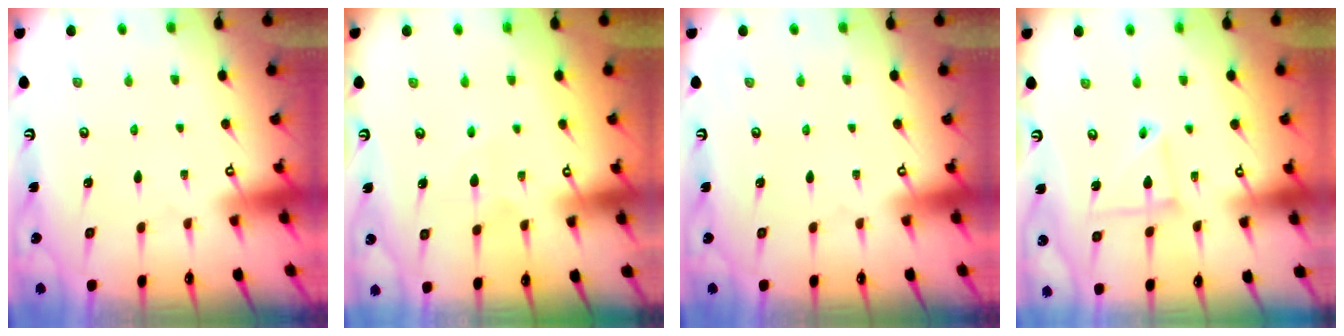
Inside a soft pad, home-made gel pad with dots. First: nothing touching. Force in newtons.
{"total": 4.5, "press": 4.4, "slide": 0.2}
{"total": 0.0}
{"total": 6.1, "press": 6.0, "slide": 0.5}